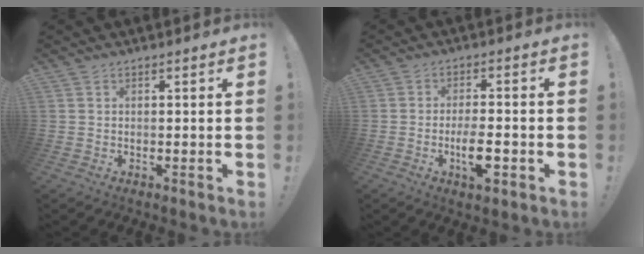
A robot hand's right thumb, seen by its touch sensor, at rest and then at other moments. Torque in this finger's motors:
{"motor_torque": [0.04, 0.27, 0.73, -0.32, 0.05]}